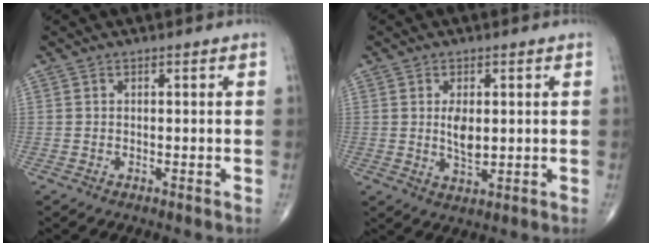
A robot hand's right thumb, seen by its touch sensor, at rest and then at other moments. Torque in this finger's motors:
{"motor_torque": [0.43, 1.75, 0.79, -0.08, 0.04]}